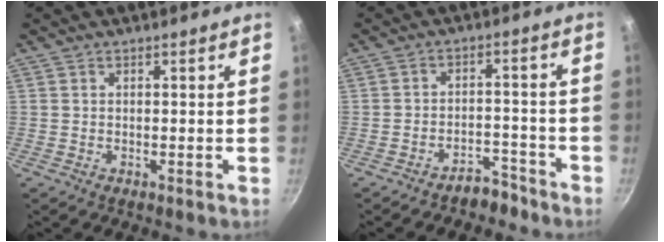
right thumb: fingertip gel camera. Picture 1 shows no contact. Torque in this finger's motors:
{"motor_torque": [-0.31, -0.05, -0.26, 0.03, -0.02]}